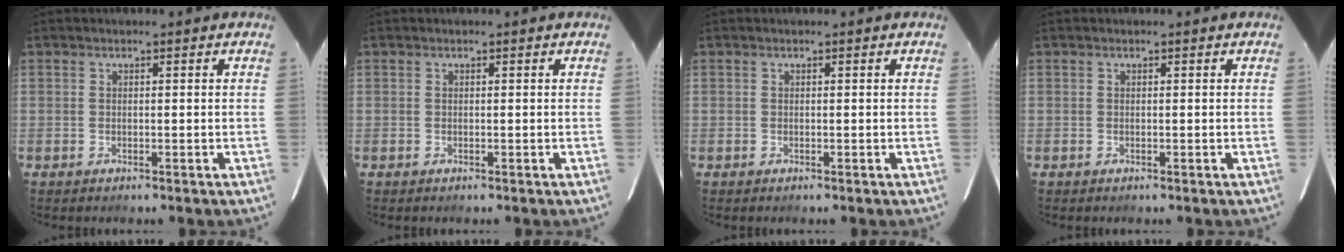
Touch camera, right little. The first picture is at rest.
{"total": 0.0}
{"total": 0.0}
{"total": 0.0}